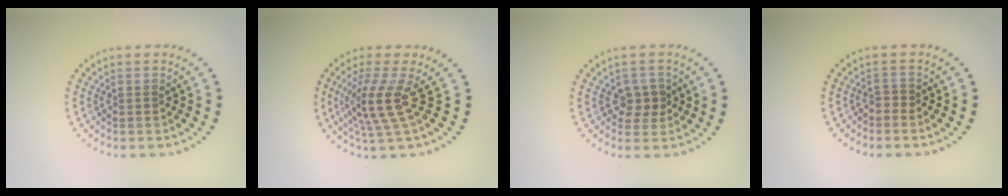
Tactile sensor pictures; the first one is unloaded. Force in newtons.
{"total": 3.8, "press": 2.7, "slide": 2.7}
{"total": 2.1, "press": 2.0, "slide": 0.7}
{"total": 0.7, "press": 0.3, "slide": 0.6}